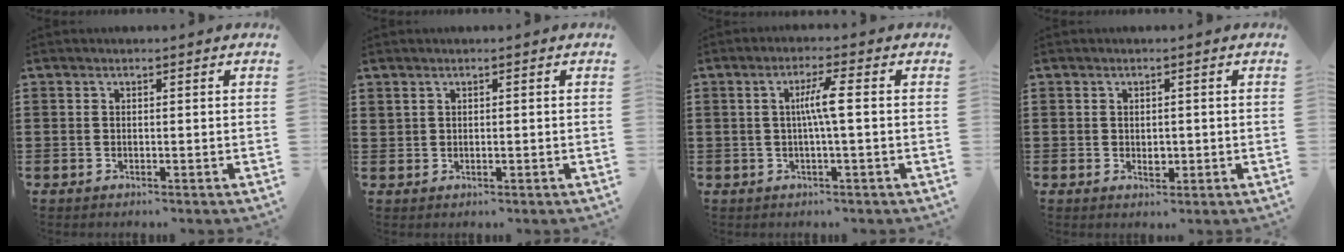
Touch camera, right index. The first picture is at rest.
{"total": 0.5, "force": [0.2, 0.3, 0.4], "torque": [-0.008, 0.002, 0.004]}
{"total": 4.1, "force": [0.0, -0.1, 4.1], "torque": [-0.079, -0.002, -0.006]}
{"total": 1.6, "force": [-0.1, 1.0, 1.2], "torque": [-0.022, 0.003, -0.001]}